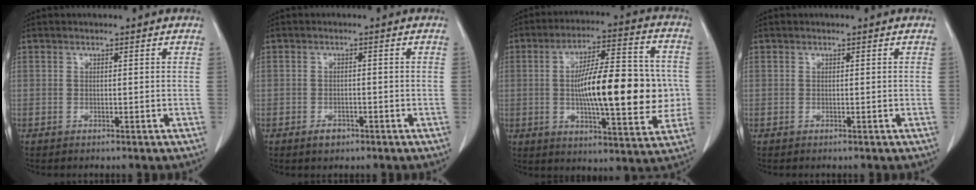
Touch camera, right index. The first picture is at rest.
{"total": 2.2, "force": [-1.7, 1.3, 0.6], "torque": [-0.011, 0.005, -0.023]}
{"total": 18.9, "force": [-0.8, 4.9, 18.3], "torque": [-0.290, 0.017, -0.009]}
{"total": 0.0}